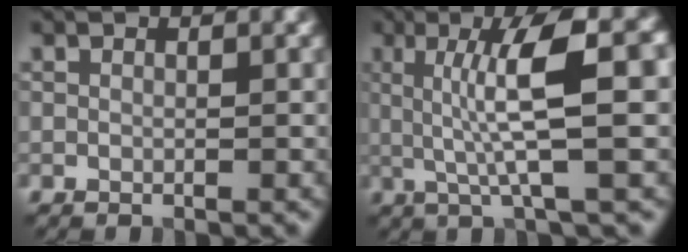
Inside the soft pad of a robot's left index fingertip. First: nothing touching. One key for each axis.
{"total": 7.5, "fx": 0.9, "fy": 1.4, "fz": 7.3, "tx": -0.127, "ty": 0.005, "tz": 0.016}